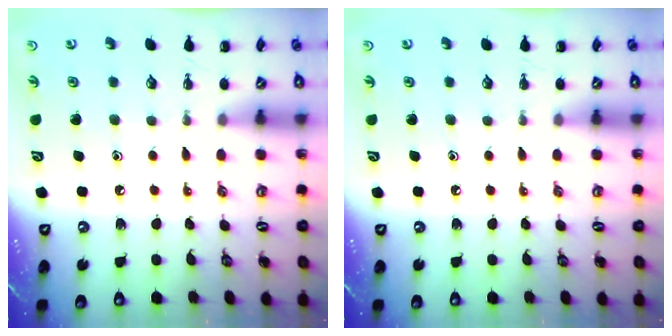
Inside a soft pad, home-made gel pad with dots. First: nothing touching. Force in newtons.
{"total": 0.0}